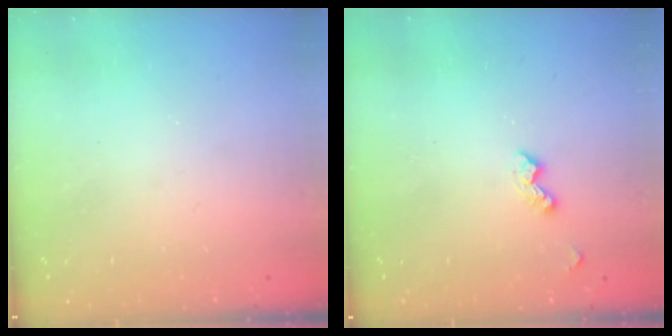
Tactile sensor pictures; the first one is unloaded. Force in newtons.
{"total": 4.6, "press": 4.5, "slide": 0.8}